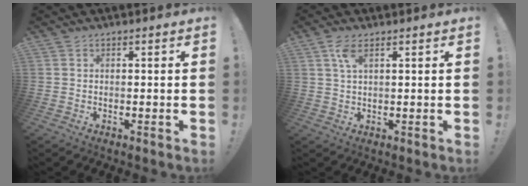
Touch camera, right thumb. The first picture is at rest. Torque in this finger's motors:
{"motor_torque": [0.01, 0.01, 0.42, 0.04, 0.01]}